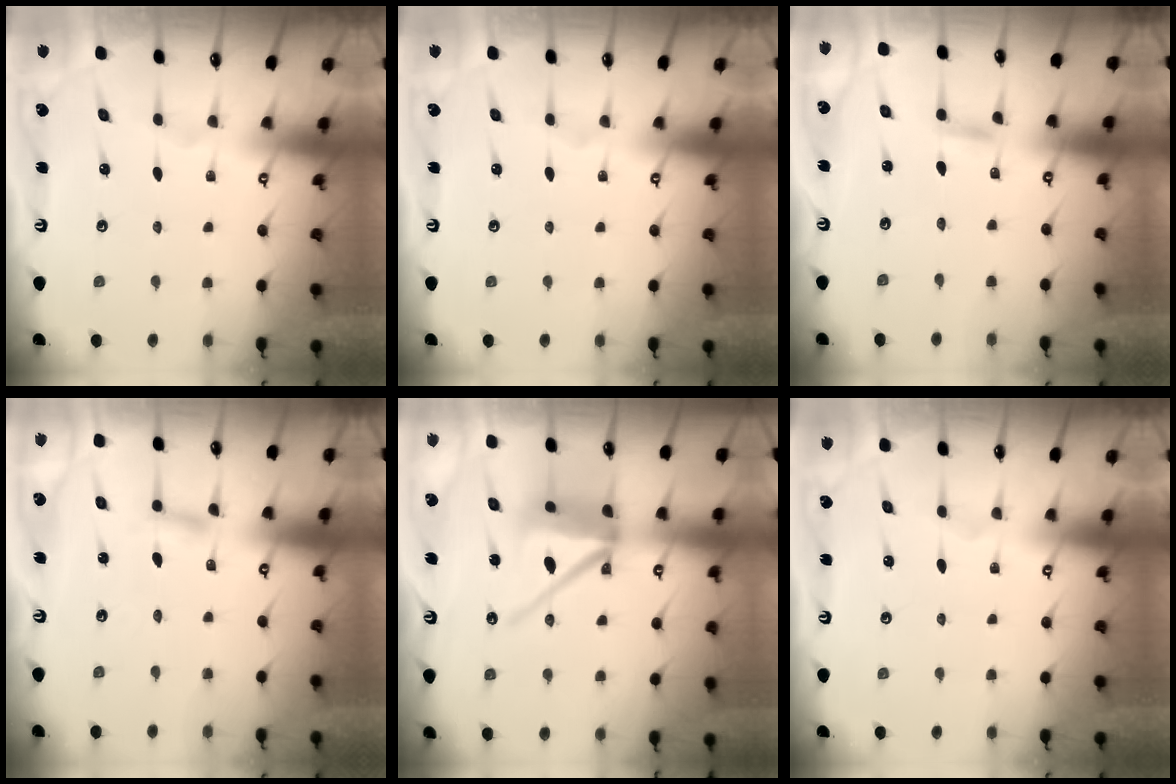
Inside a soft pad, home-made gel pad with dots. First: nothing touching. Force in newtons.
{"total": 0.0}
{"total": 1.4, "press": 1.4, "slide": 0.0}
{"total": 2.7, "press": 2.7, "slide": 0.3}
{"total": 14.9, "press": 14.8, "slide": 2.0}
{"total": 0.0}